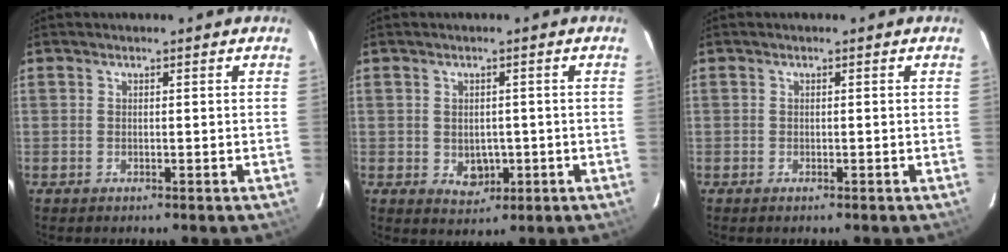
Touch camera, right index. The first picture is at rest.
{"total": 4.1, "force": [-0.7, 3.5, 2.1], "torque": [-0.037, -0.003, 0.002]}
{"total": 0.5, "force": [-0.4, 0.1, 0.3], "torque": [-0.007, 0.000, -0.008]}